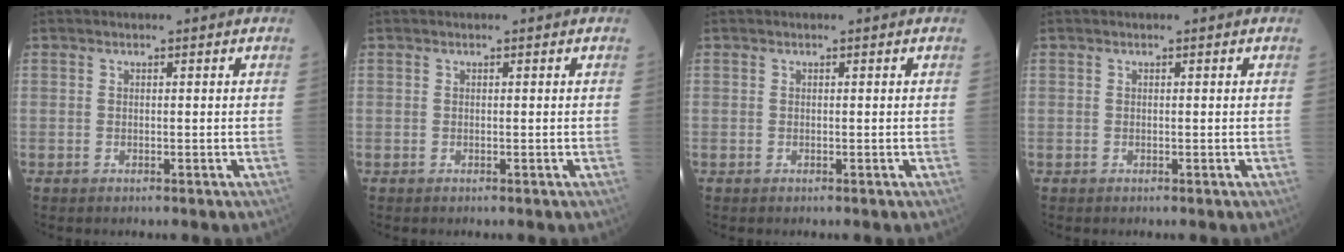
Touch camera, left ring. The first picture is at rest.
{"total": 0.0}
{"total": 0.0}
{"total": 0.0}